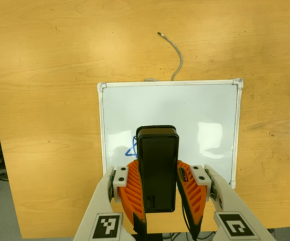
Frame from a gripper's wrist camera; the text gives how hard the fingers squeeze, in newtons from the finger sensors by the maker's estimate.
{"total": 6.9, "left": 6.3, "right": 7.5}